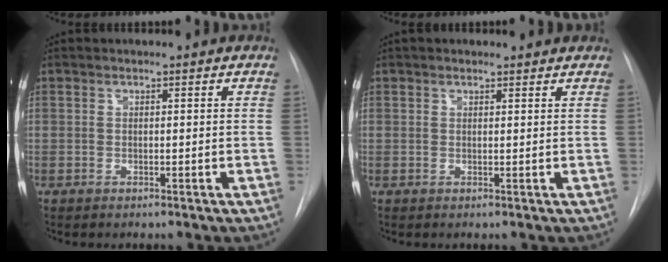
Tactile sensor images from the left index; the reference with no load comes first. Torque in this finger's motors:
{"motor_torque": [0.36, -0.31, -0.13, 0.04]}